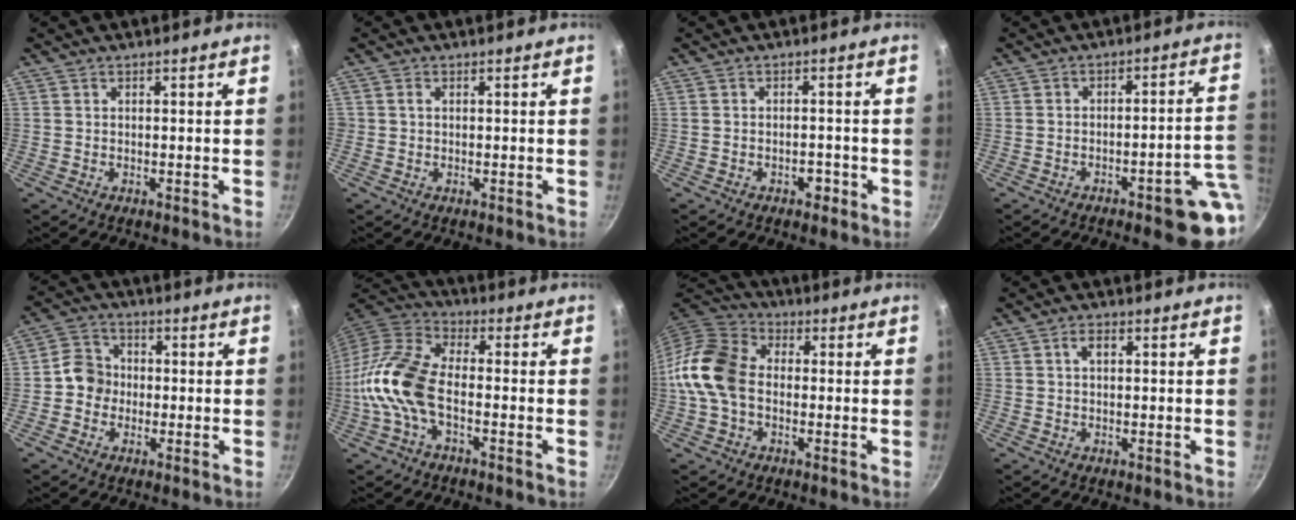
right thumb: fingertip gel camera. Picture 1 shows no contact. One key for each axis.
{"total": 0.9, "fx": 0.2, "fy": 0.7, "fz": 0.5, "tx": -0.007, "ty": 0.002, "tz": 0.002}
{"total": 2.4, "fx": -1.3, "fy": 1.4, "fz": 1.4, "tx": -0.010, "ty": 0.016, "tz": -0.014}
{"total": 10.6, "fx": -4.0, "fy": 2.7, "fz": 9.4, "tx": -0.089, "ty": 0.039, "tz": -0.046}
{"total": 6.3, "fx": -0.8, "fy": 5.7, "fz": 2.5, "tx": -0.009, "ty": 0.018, "tz": -0.033}
{"total": 13.3, "fx": -3.2, "fy": 6.9, "fz": 10.9, "tx": -0.213, "ty": 0.037, "tz": -0.079}
{"total": 12.5, "fx": -1.0, "fy": 9.2, "fz": 8.5, "tx": -0.140, "ty": 0.029, "tz": -0.040}
{"total": 2.2, "fx": 0.5, "fy": 1.3, "fz": 1.7, "tx": -0.029, "ty": 0.005, "tz": 0.009}